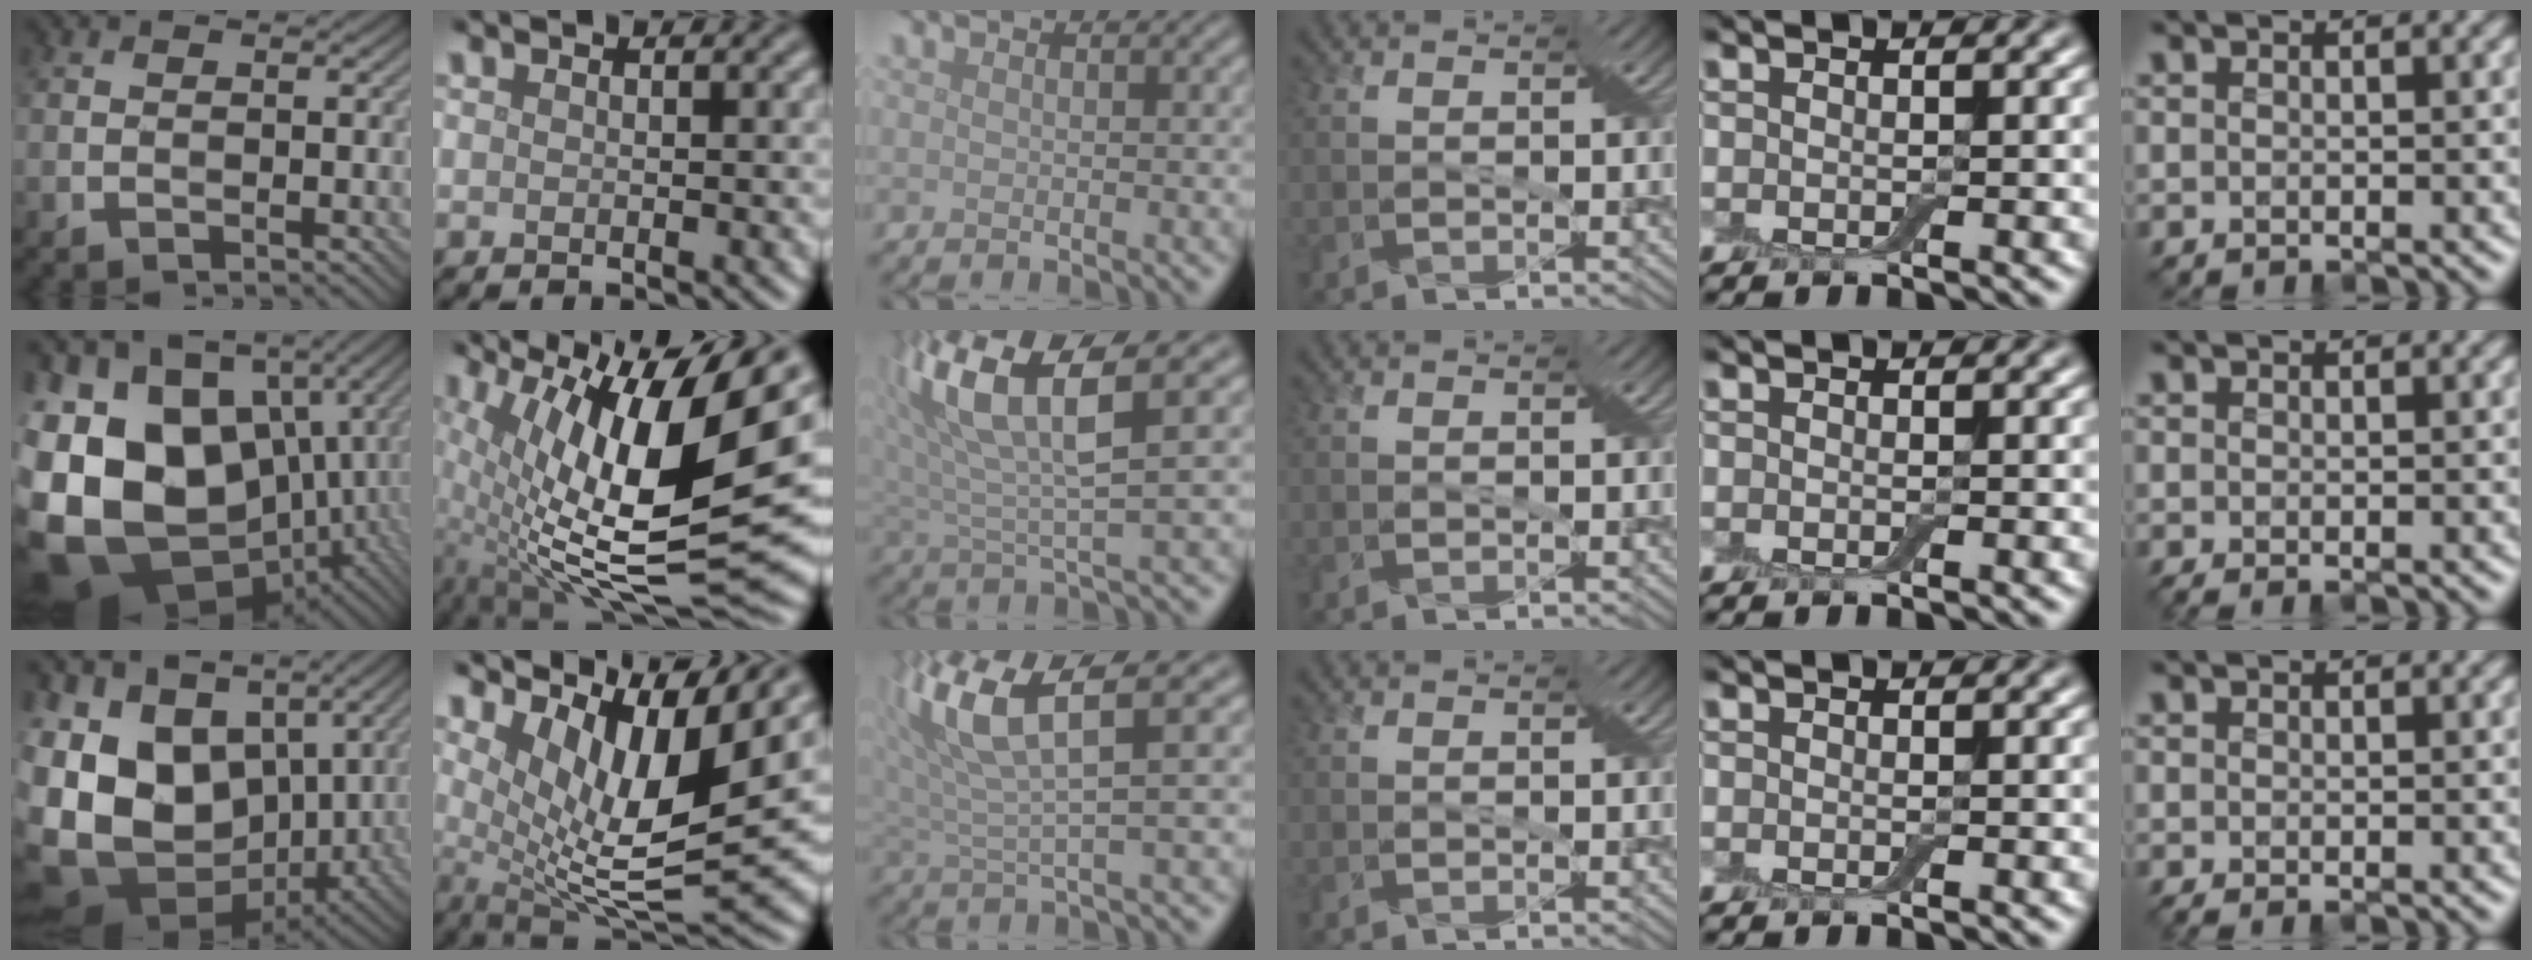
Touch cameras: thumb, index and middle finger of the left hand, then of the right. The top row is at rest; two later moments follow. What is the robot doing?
{"motion": "cut", "object": "aluminum foil"}